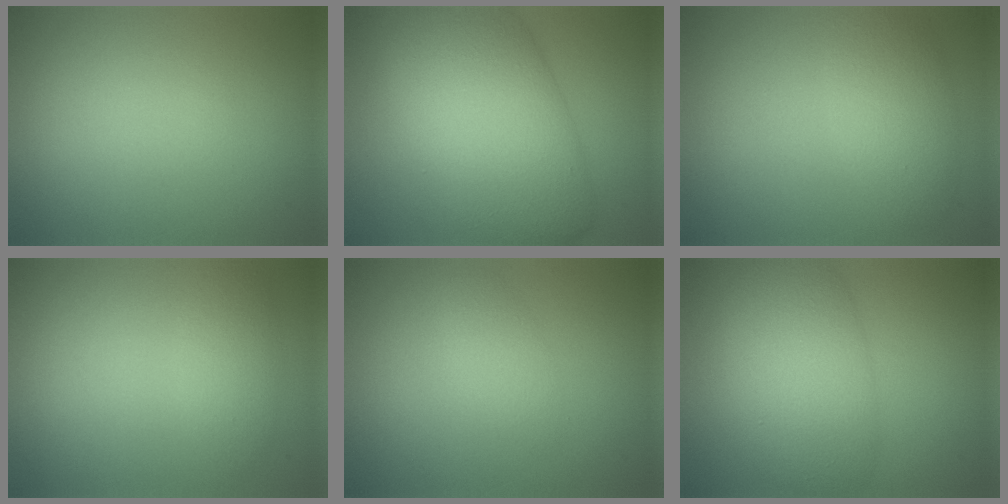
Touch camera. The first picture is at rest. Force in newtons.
{"total": 12.2, "press": 12.1, "slide": 0.8}
{"total": 3.5, "press": 3.5, "slide": 0.1}
{"total": 2.1, "press": 2.1, "slide": 0.1}
{"total": 1.5, "press": 1.5, "slide": 0.0}
{"total": 6.8, "press": 6.7, "slide": 0.3}